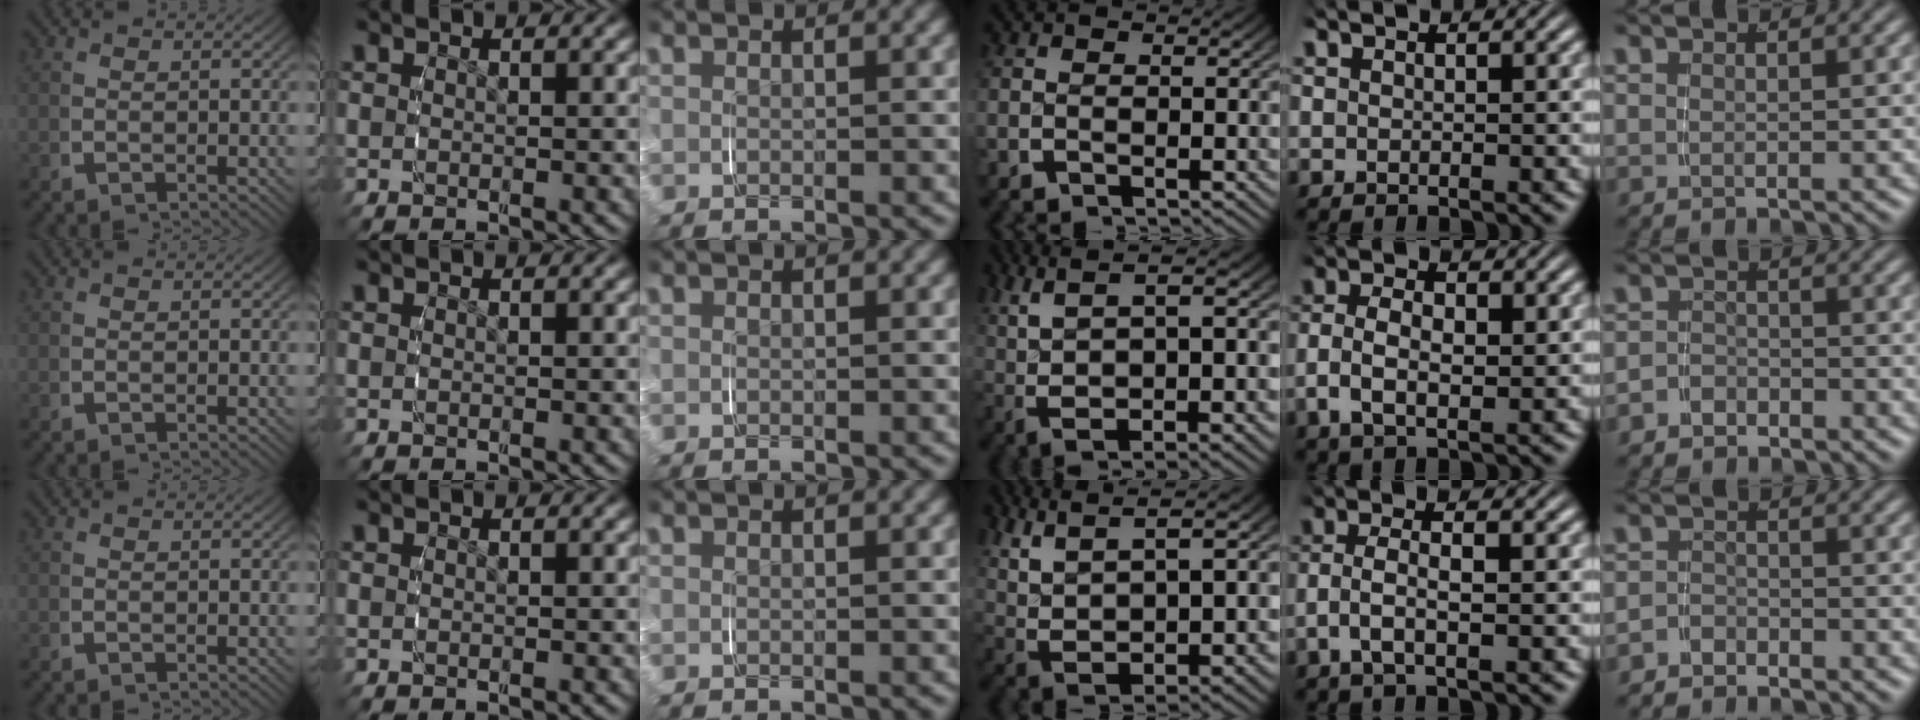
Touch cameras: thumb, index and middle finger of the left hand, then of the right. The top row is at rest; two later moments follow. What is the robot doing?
{"motion": "grasp_and_lifting", "object": "jacket"}